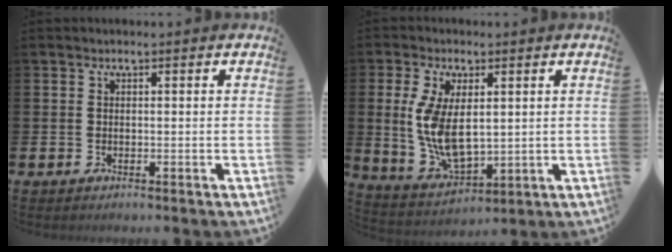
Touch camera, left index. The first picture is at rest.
{"total": 7.7, "force": [1.4, 4.3, 6.3], "torque": [-0.125, -0.006, 0.025]}